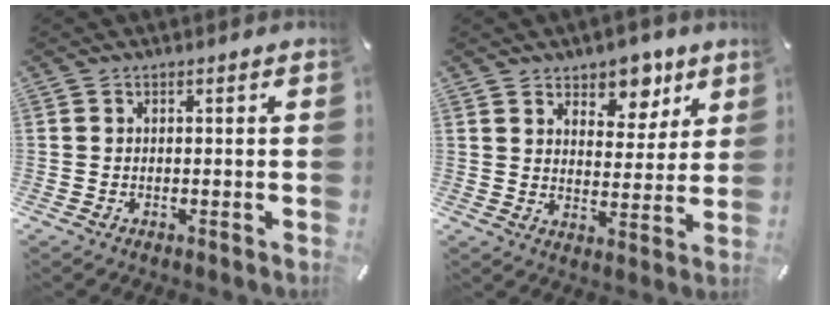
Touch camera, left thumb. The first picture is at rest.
{"total": 7.9, "force": [6.0, 5.0, 1.5], "torque": [0.002, -0.050, 0.101]}